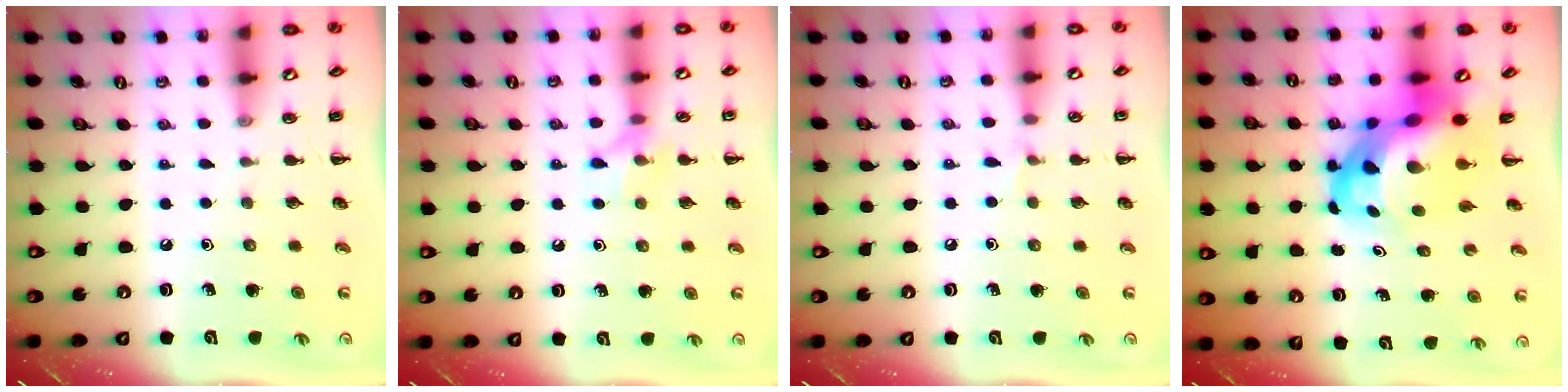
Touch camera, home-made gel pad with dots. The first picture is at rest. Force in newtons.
{"total": 7.2, "press": 7.1, "slide": 1.2}
{"total": 3.8, "press": 3.6, "slide": 1.2}
{"total": 10.0, "press": 9.6, "slide": 2.7}